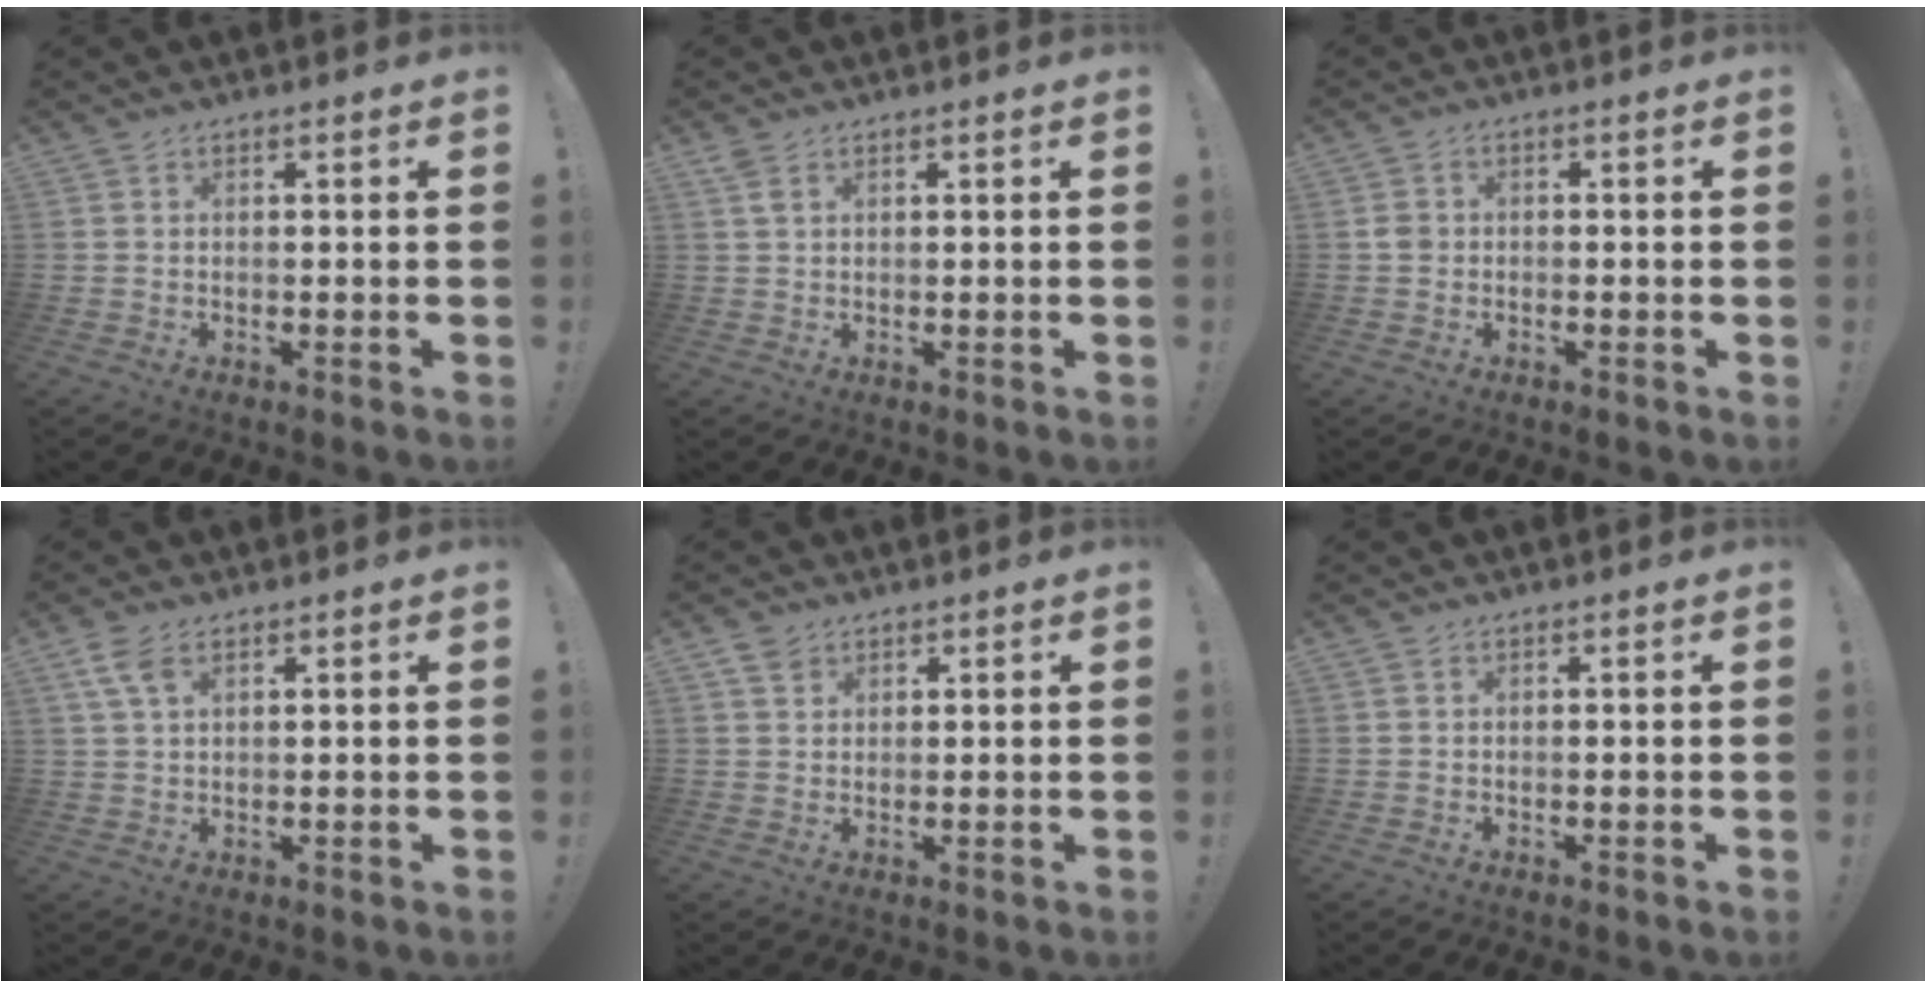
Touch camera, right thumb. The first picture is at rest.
{"total": 2.4, "force": [1.4, 1.1, 1.6], "torque": [-0.028, -0.005, 0.025]}
{"total": 2.4, "force": [-1.0, 1.8, 1.2], "torque": [-0.027, 0.012, -0.017]}
{"total": 5.6, "force": [2.9, 2.7, 3.9], "torque": [-0.076, -0.007, 0.056]}
{"total": 3.2, "force": [2.2, 2.1, 0.9], "torque": [-0.008, -0.009, 0.040]}
{"total": 0.0}